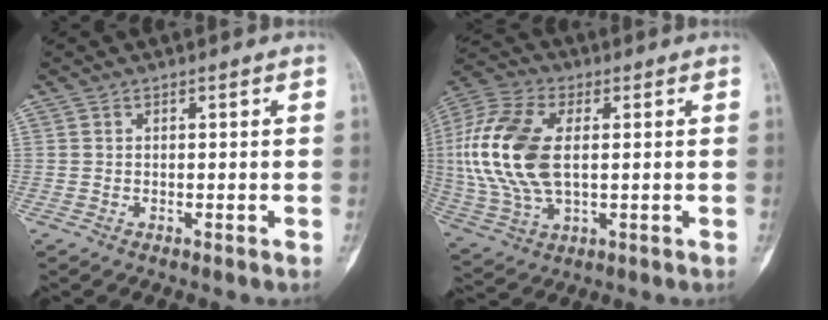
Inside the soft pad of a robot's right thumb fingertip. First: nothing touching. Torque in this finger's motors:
{"motor_torque": [2.11, 2.08, 1.18, -1.02, 0.55]}